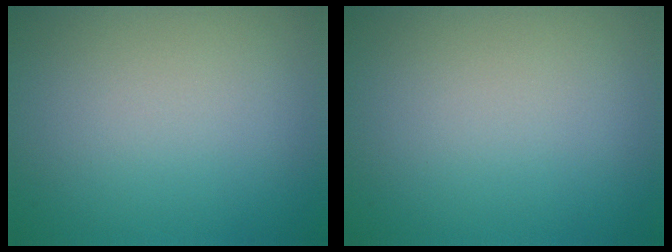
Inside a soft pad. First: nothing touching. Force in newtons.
{"total": 0.0}